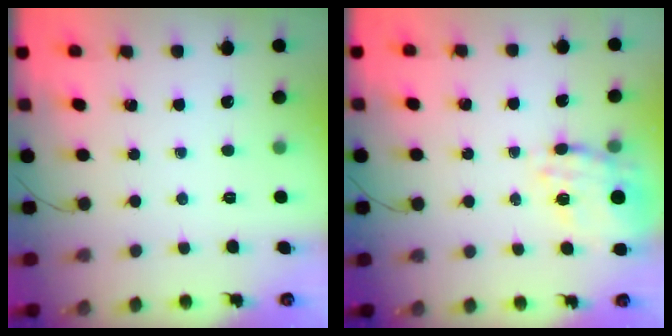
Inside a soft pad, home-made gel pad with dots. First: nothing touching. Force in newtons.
{"total": 15.3, "press": 15.0, "slide": 2.9}